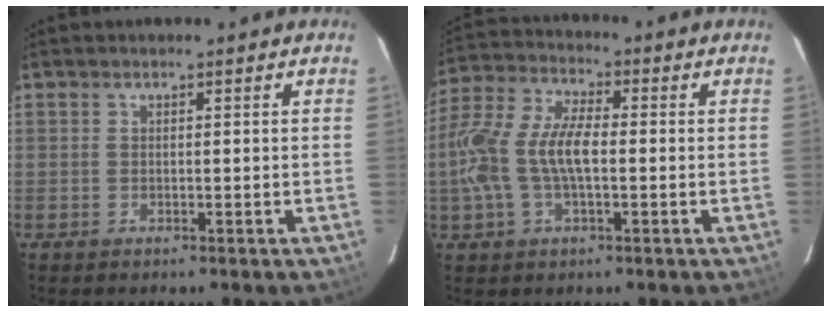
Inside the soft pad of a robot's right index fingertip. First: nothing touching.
{"total": 12.9, "force": [-1.3, 5.7, 11.5], "torque": [-0.250, 0.012, -0.027]}